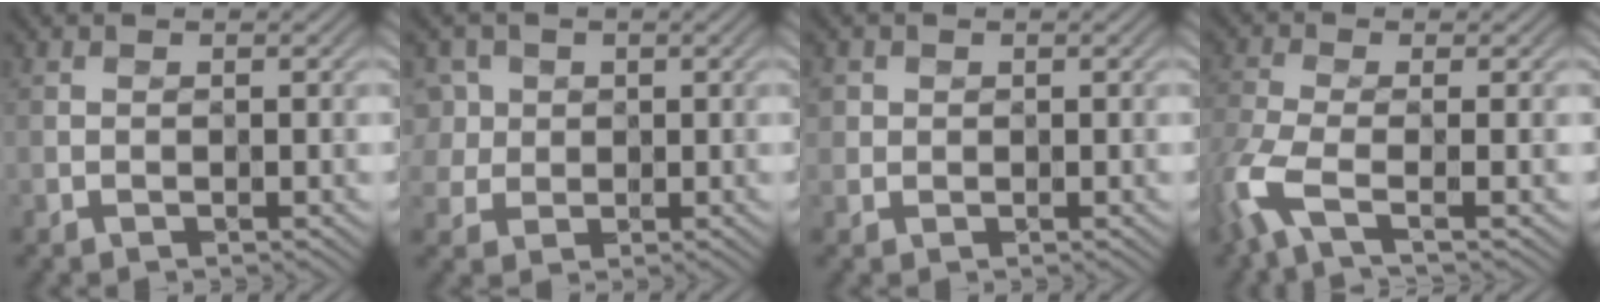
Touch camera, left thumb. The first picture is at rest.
{"total": 5.5, "force": [1.4, 4.7, 2.4], "torque": [-0.086, 0.015, 0.023]}
{"total": 1.3, "force": [0.4, 1.3, 0.2], "torque": [-0.006, -0.003, 0.009]}
{"total": 5.3, "force": [-2.7, 1.1, 4.5], "torque": [-0.116, -0.004, -0.071]}